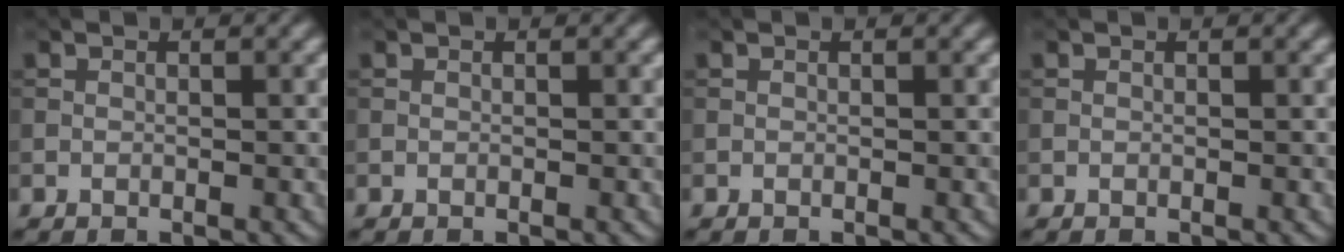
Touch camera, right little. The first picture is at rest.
{"total": 0.0}
{"total": 0.0}
{"total": 0.0}